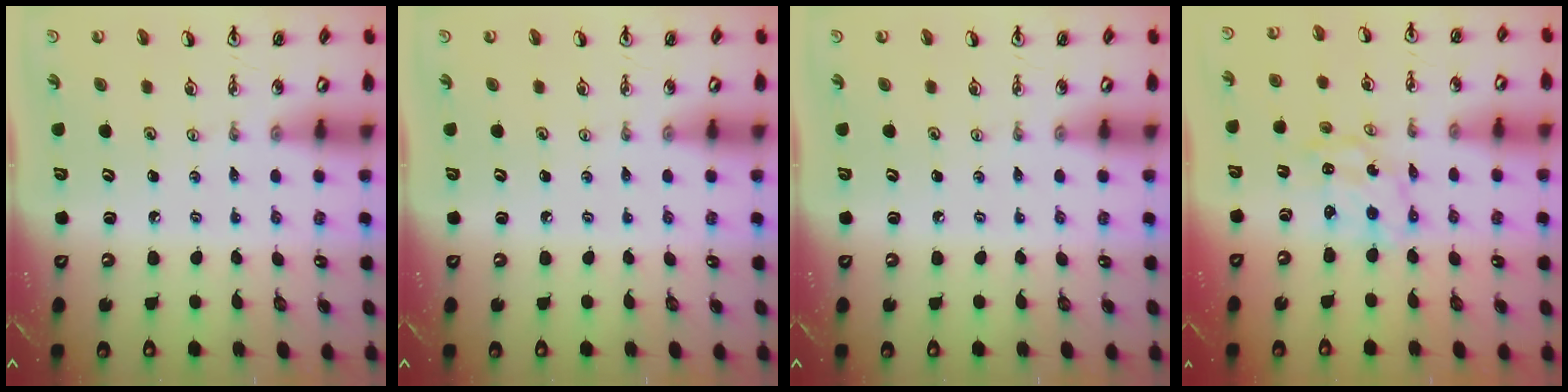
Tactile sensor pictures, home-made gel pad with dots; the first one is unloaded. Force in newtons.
{"total": 0.0}
{"total": 0.0}
{"total": 2.7, "press": 2.7, "slide": 0.3}